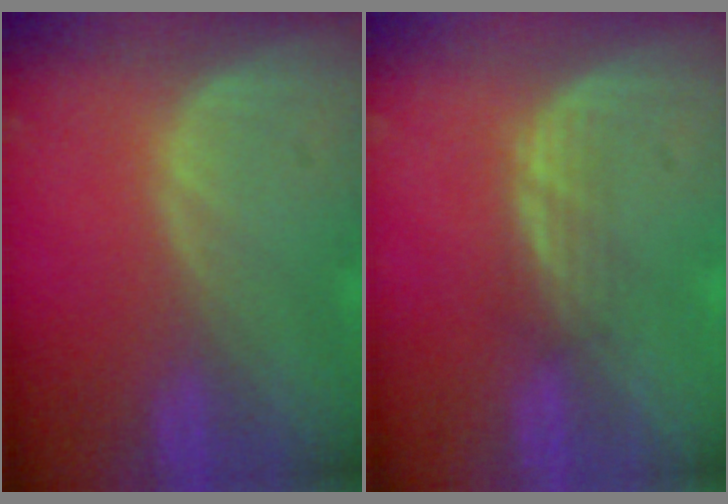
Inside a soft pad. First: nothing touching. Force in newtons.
{"total": 2.1, "press": 2.1, "slide": 0.2}